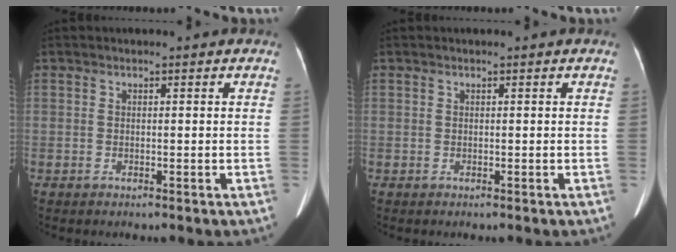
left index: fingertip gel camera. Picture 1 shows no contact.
{"total": 0.0}